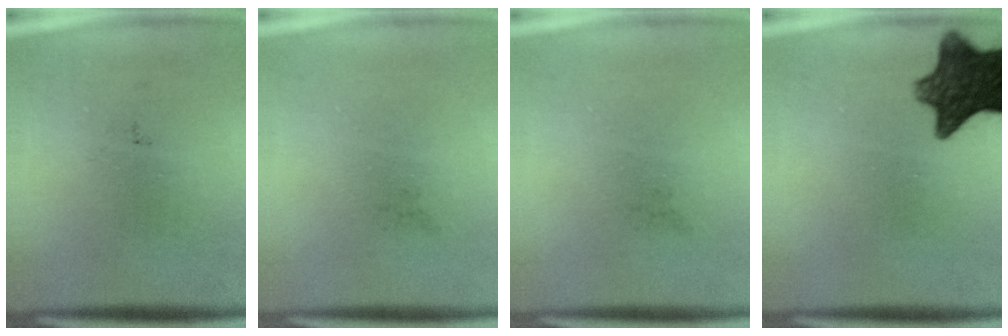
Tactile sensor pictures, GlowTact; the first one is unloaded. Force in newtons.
{"total": 0.0}
{"total": 0.0}
{"total": 10.8}